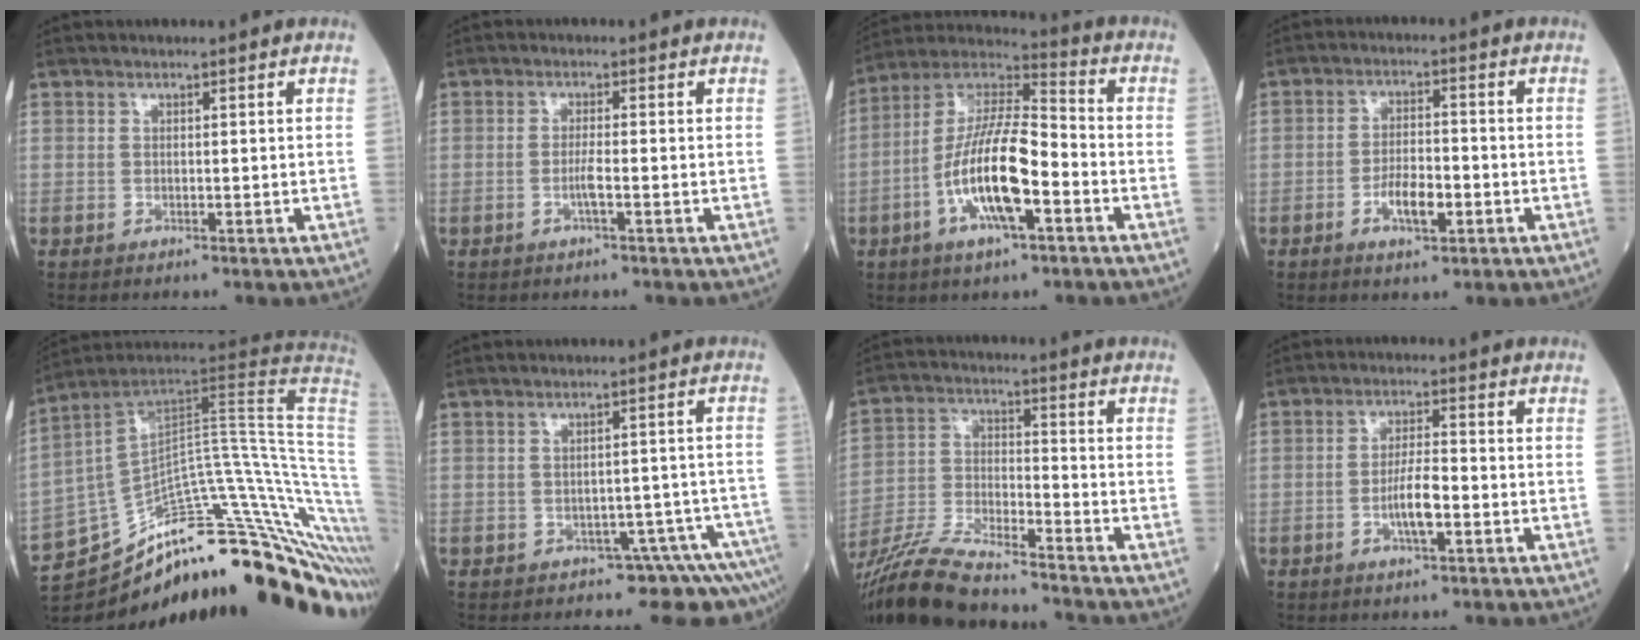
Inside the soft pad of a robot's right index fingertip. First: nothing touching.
{"total": 1.9, "force": [-0.7, -0.1, 1.8], "torque": [-0.035, 0.001, -0.013]}
{"total": 14.8, "force": [-4.3, 3.6, 13.7], "torque": [-0.268, 0.007, -0.079]}
{"total": 5.6, "force": [-2.1, 2.0, 4.8], "torque": [-0.091, 0.002, -0.034]}
{"total": 25.1, "force": [-15.7, 2.1, 19.5], "torque": [-0.103, 0.038, -0.224]}
{"total": 6.8, "force": [-5.9, 2.4, 2.2], "torque": [-0.008, 0.033, -0.067]}
{"total": 14.2, "force": [-12.7, 1.4, 6.2], "torque": [-0.118, -0.013, -0.232]}
{"total": 4.9, "force": [-1.5, 1.0, 4.5], "torque": [-0.088, 0.005, -0.025]}